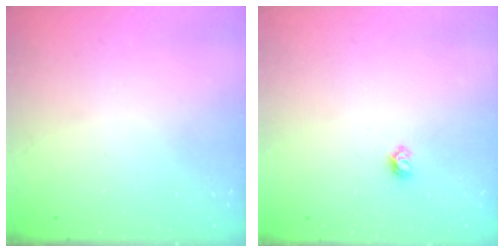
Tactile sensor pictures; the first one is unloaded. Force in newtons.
{"total": 3.9, "press": 3.8, "slide": 0.6}